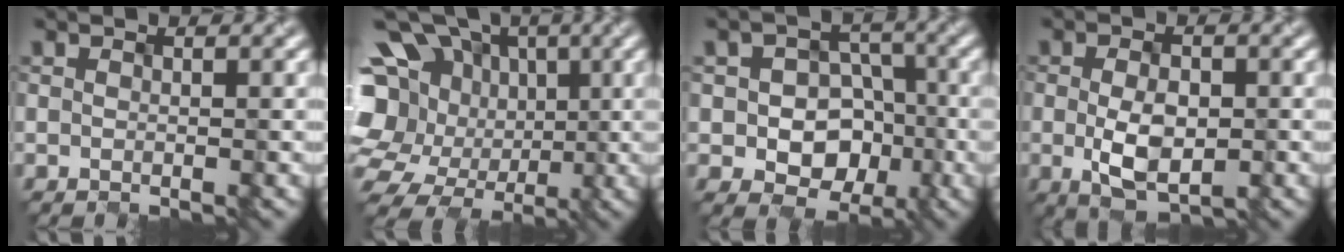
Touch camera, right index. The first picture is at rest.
{"total": 16.7, "force": [1.0, 14.6, 8.1], "torque": [-0.208, 0.023, 0.020]}
{"total": 7.0, "force": [-1.9, 5.5, 3.9], "torque": [-0.038, -0.010, -0.029]}
{"total": 4.7, "force": [-1.0, 2.5, 3.8], "torque": [-0.076, -0.004, -0.010]}